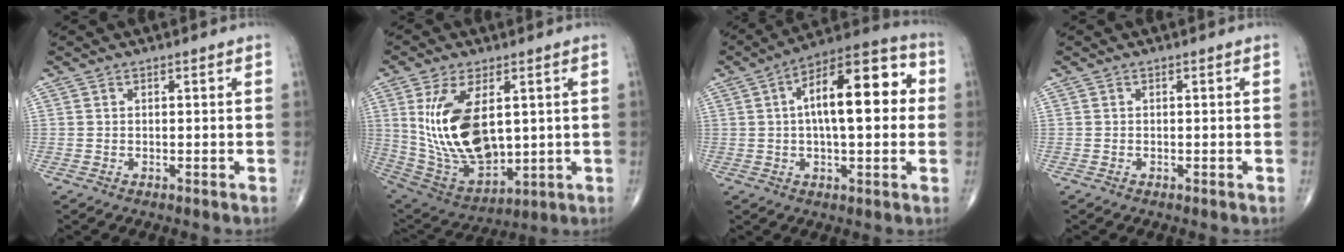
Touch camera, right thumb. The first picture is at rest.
{"total": 18.6, "force": [3.2, 10.0, 15.4], "torque": [-0.282, -0.022, 0.084]}
{"total": 17.7, "force": [2.4, 7.3, 16.0], "torque": [-0.220, 0.032, 0.026]}
{"total": 0.0}